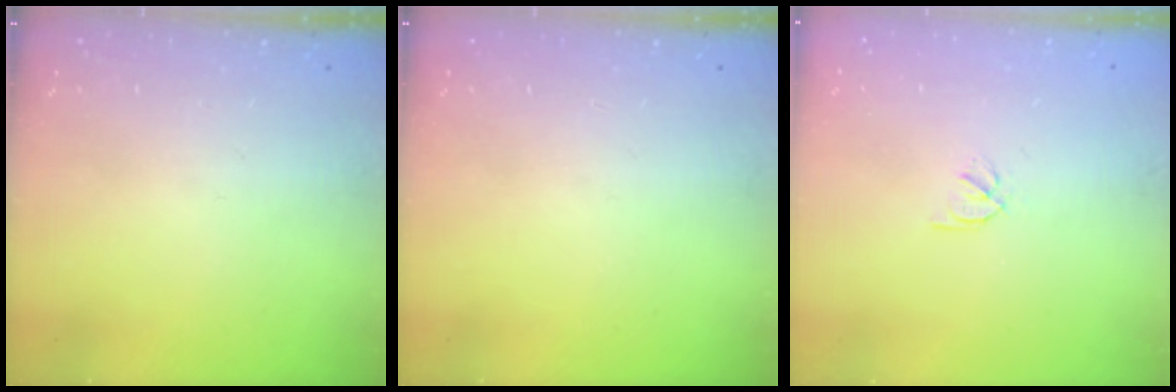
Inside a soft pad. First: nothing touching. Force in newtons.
{"total": 0.0}
{"total": 2.1, "press": 2.1, "slide": 0.4}